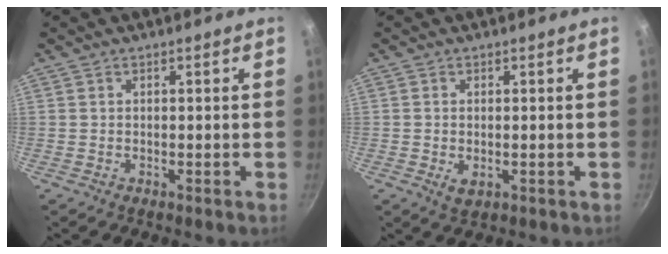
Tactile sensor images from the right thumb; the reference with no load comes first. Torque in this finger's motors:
{"motor_torque": [-0.27, 0.24, 0.20, 0.32, 0.00]}